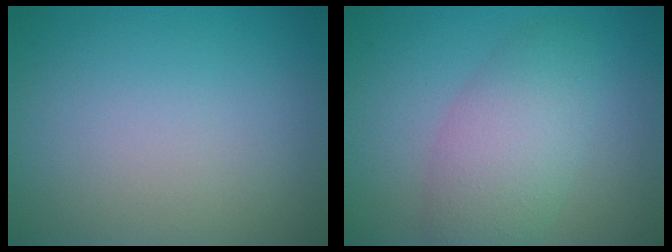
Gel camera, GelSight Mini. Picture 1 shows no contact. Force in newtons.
{"total": 4.9, "press": 4.9, "slide": 0.2}